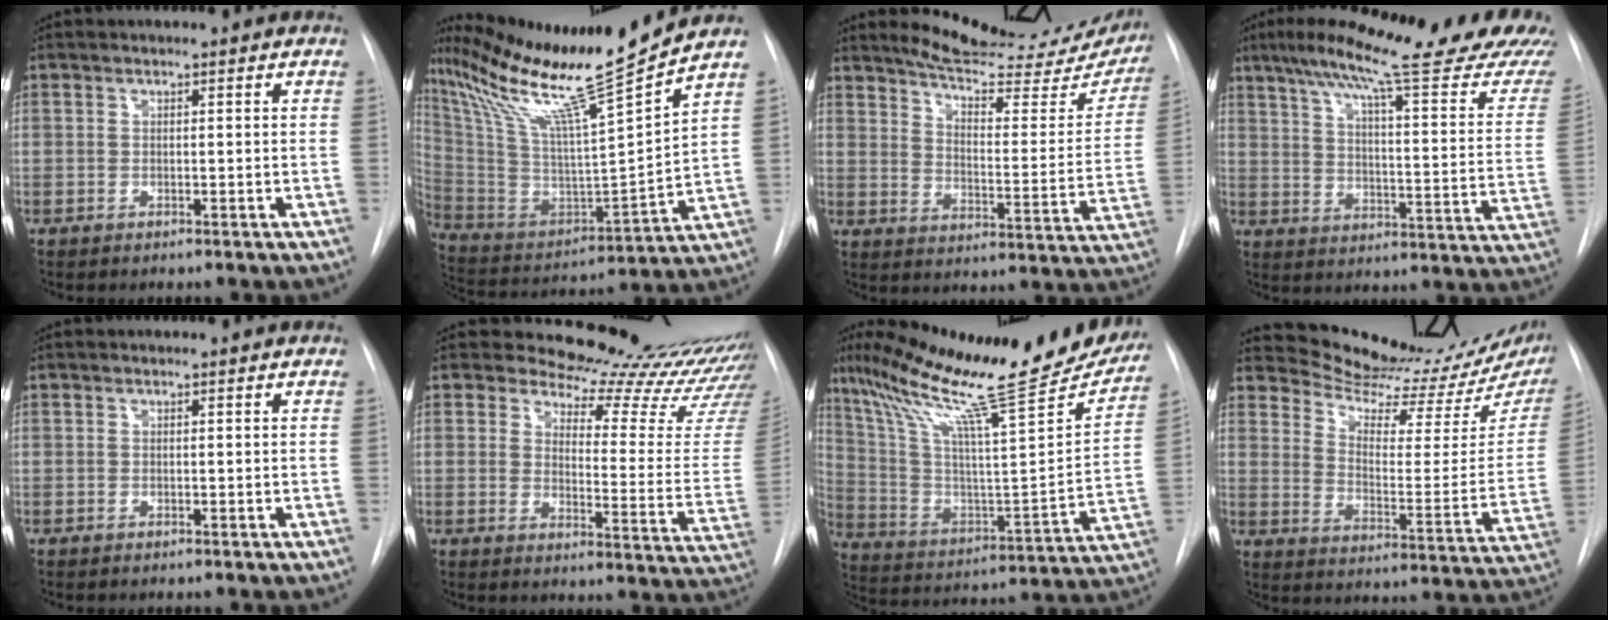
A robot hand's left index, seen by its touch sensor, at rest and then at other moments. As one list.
[{"total": 20.6, "force": [16.7, -2.5, 11.7], "torque": [-0.217, -0.048, 0.293]}, {"total": 22.4, "force": [20.0, 4.9, 8.9], "torque": [-0.115, -0.070, 0.243]}, {"total": 26.5, "force": [22.1, 1.8, 14.6], "torque": [-0.216, -0.051, 0.278]}, {"total": 0.0}, {"total": 20.7, "force": [19.6, 3.4, 5.6], "torque": [-0.058, -0.138, 0.209]}, {"total": 28.9, "force": [23.1, 3.0, 17.1], "torque": [-0.292, -0.035, 0.344]}, {"total": 18.2, "force": [17.0, 1.4, 6.3], "torque": [-0.099, -0.095, 0.226]}]